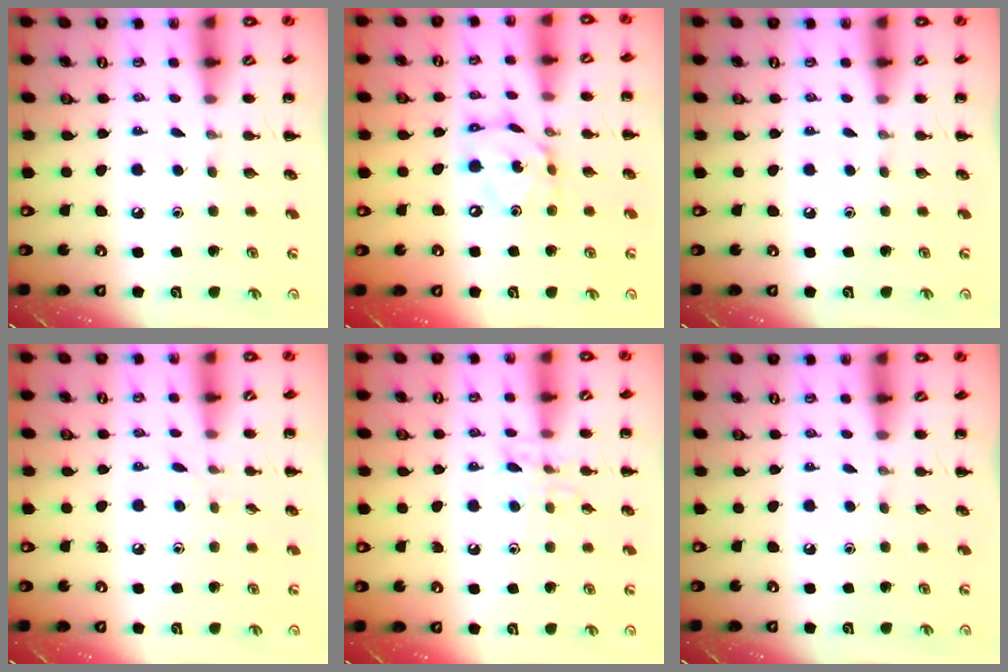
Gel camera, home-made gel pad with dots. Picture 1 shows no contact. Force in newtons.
{"total": 9.0, "press": 8.7, "slide": 2.1}
{"total": 0.0}
{"total": 3.8, "press": 3.4, "slide": 1.5}
{"total": 7.1, "press": 7.1, "slide": 0.5}
{"total": 0.0}